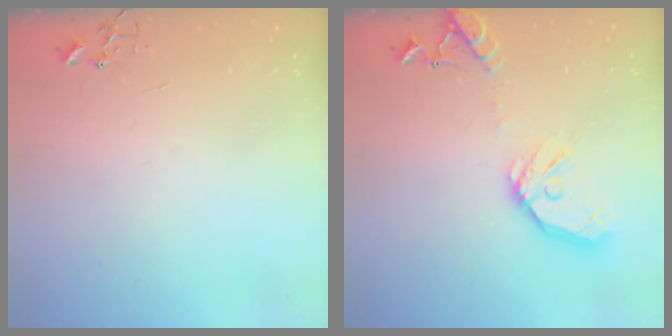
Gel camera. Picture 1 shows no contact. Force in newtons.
{"total": 16.6, "press": 16.4, "slide": 2.7}